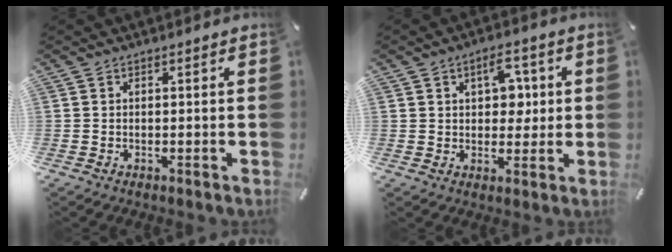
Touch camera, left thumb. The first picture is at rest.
{"total": 7.3, "force": [1.9, 5.2, 4.9], "torque": [-0.056, -0.004, 0.025]}